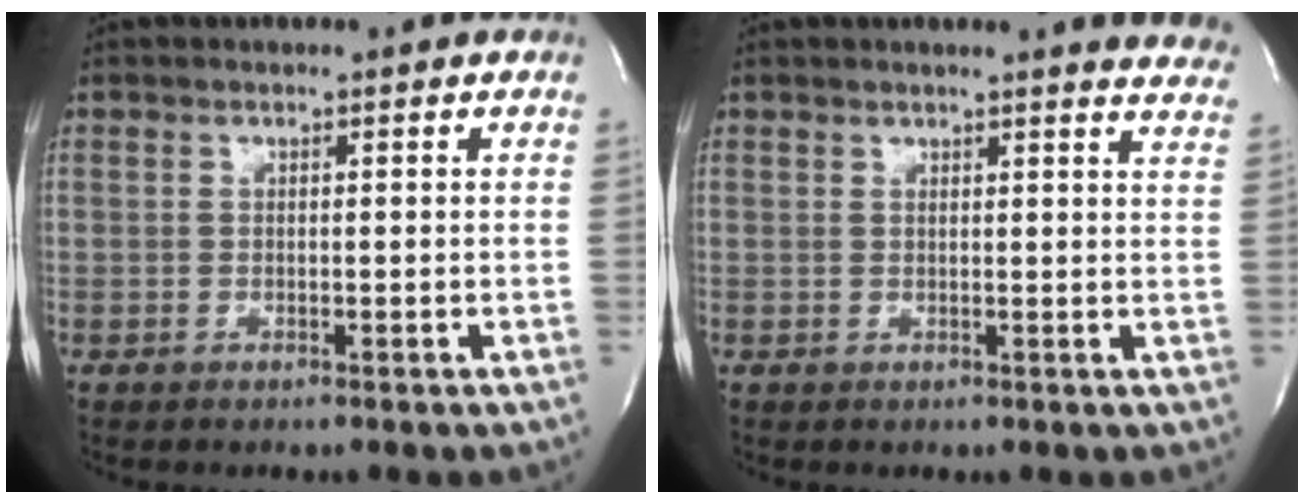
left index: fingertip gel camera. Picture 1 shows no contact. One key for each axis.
{"total": 10.9, "fx": 10.4, "fy": 0.8, "fz": 3.0, "tx": -0.016, "ty": -0.046, "tz": 0.087}